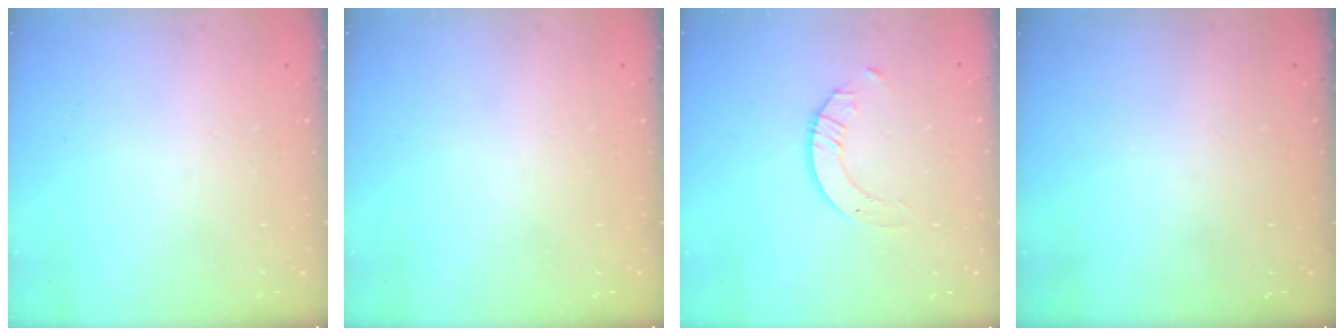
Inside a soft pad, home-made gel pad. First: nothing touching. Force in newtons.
{"total": 0.0}
{"total": 2.0, "press": 2.0, "slide": 0.2}
{"total": 0.0}